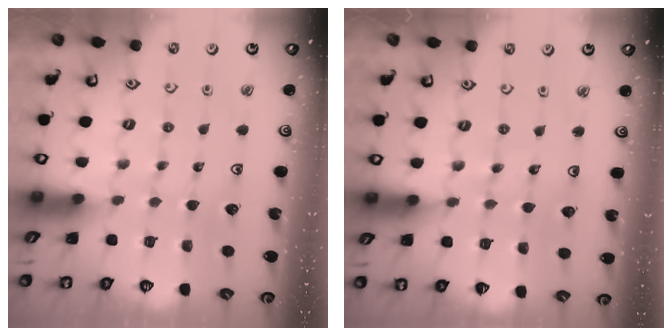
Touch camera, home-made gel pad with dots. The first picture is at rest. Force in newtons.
{"total": 3.3, "press": 3.2, "slide": 0.8}